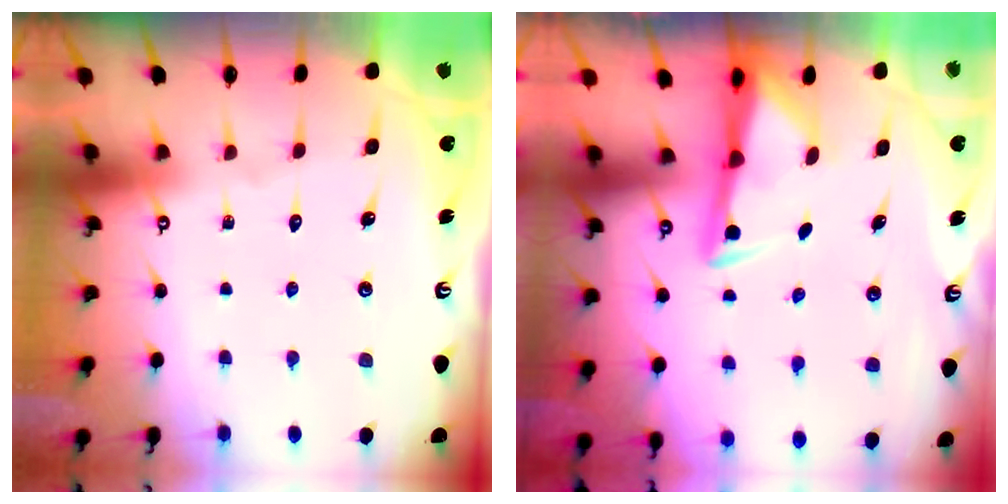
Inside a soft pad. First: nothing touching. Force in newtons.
{"total": 2.8, "press": 2.7, "slide": 0.5}